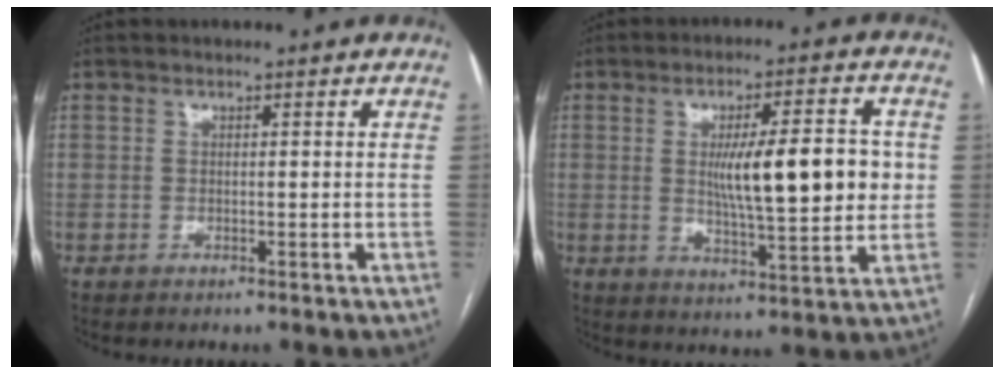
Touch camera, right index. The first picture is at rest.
{"total": 13.3, "force": [1.2, 2.7, 13.0], "torque": [-0.197, 0.008, 0.022]}